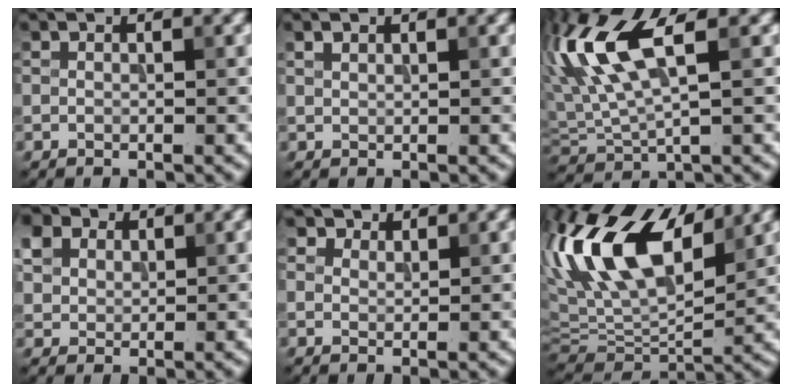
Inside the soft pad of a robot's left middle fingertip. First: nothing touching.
{"total": 0.8, "force": [0.6, 0.3, 0.4], "torque": [-0.010, 0.003, 0.013]}
{"total": 8.6, "force": [2.5, 3.0, 7.7], "torque": [-0.167, 0.020, 0.043]}
{"total": 5.8, "force": [3.2, 4.1, 2.7], "torque": [-0.106, 0.016, 0.061]}
{"total": 2.4, "force": [2.0, 1.1, 0.5], "torque": [-0.016, -0.011, 0.038]}
{"total": 13.9, "force": [5.2, 6.5, 11.1], "torque": [-0.224, 0.030, 0.085]}